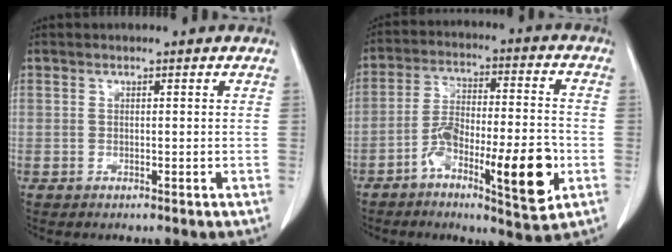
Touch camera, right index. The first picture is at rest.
{"total": 13.3, "force": [-5.2, 2.9, 11.9], "torque": [-0.200, 0.011, -0.083]}